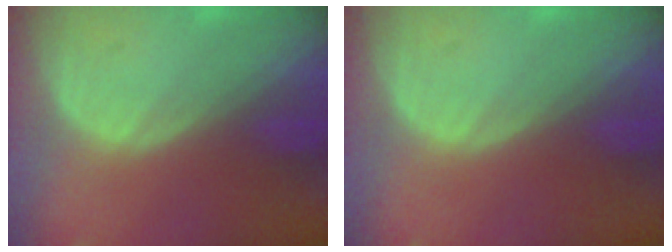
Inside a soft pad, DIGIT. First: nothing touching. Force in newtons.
{"total": 0.0}